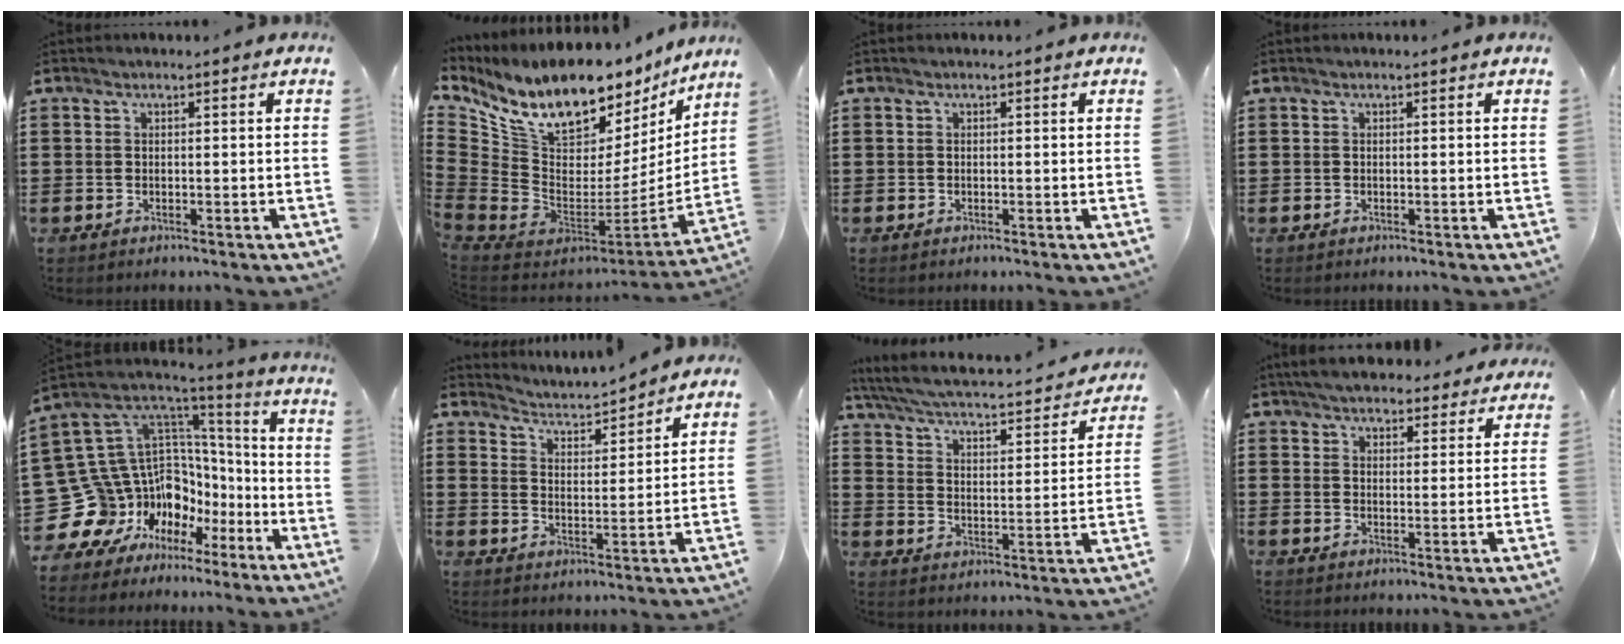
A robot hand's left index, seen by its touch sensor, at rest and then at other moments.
{"total": 12.7, "force": [10.0, 5.6, 5.6], "torque": [-0.138, -0.092, 0.177]}
{"total": 0.0}
{"total": 0.0}
{"total": 12.7, "force": [-3.6, 11.6, 3.8], "torque": [-0.135, -0.047, -0.023]}
{"total": 2.9, "force": [2.9, 0.1, 0.0], "torque": [-0.020, -0.026, 0.043]}
{"total": 3.2, "force": [2.7, 0.2, 1.8], "torque": [-0.054, -0.032, 0.033]}
{"total": 5.0, "force": [4.8, 0.7, 1.0], "torque": [-0.039, -0.016, 0.088]}